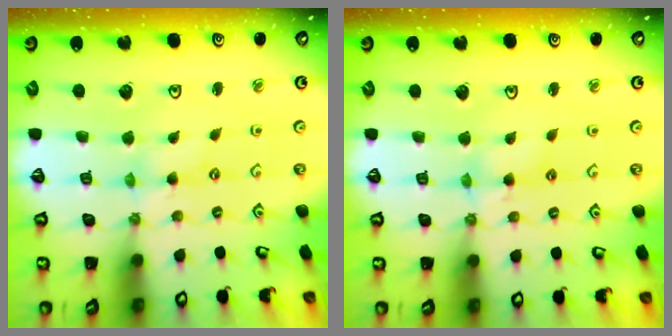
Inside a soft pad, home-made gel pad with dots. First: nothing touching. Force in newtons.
{"total": 3.9, "press": 3.9, "slide": 0.3}